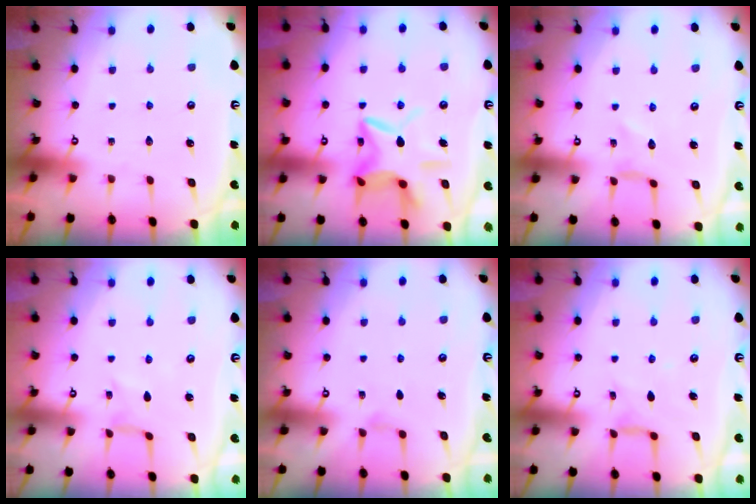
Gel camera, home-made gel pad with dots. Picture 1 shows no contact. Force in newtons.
{"total": 11.9, "press": 11.8, "slide": 1.1}
{"total": 0.0}
{"total": 0.5, "press": 0.5, "slide": 0.0}
{"total": 2.0, "press": 2.0, "slide": 0.4}
{"total": 3.9, "press": 3.9, "slide": 0.4}